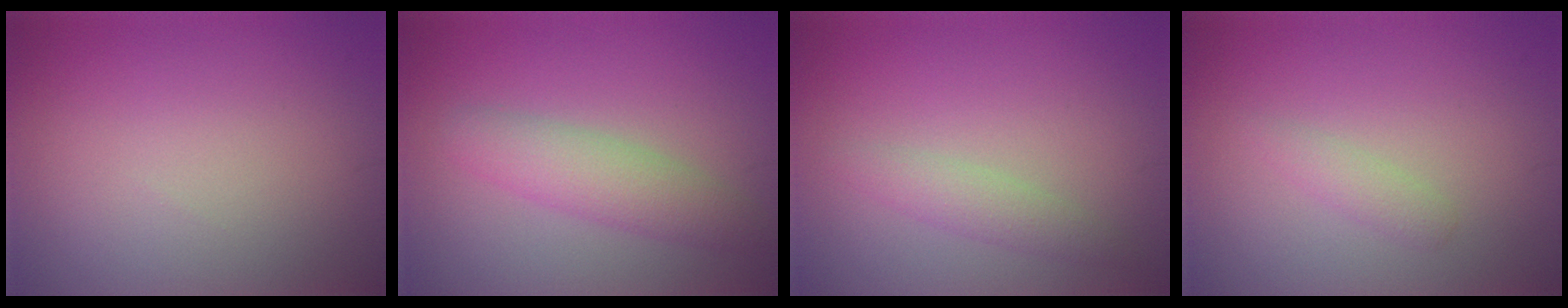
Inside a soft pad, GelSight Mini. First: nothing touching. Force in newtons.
{"total": 3.8, "press": 3.8, "slide": 0.1}
{"total": 2.0, "press": 2.0, "slide": 0.1}
{"total": 1.3, "press": 1.3, "slide": 0.1}